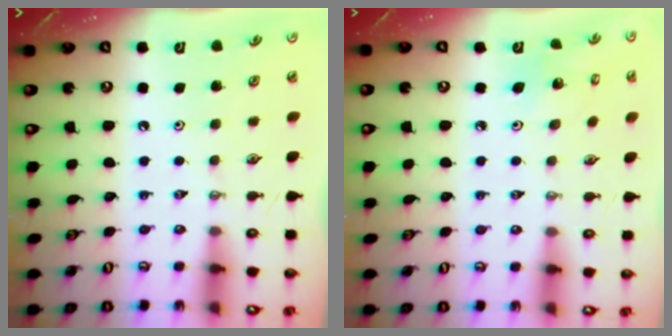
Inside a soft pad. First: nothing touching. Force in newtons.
{"total": 3.7, "press": 3.4, "slide": 1.3}